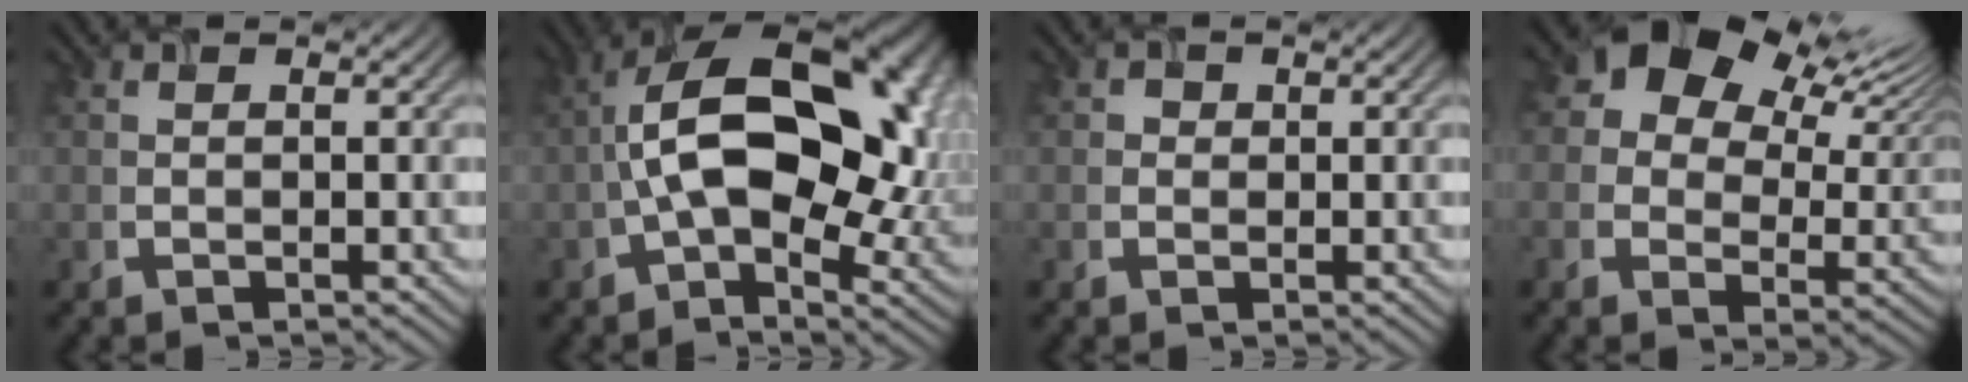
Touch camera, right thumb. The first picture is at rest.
{"total": 17.3, "force": [0.0, 10.1, 14.0], "torque": [-0.217, 0.006, 0.003]}
{"total": 0.9, "force": [0.1, 0.8, -0.4], "torque": [0.010, -0.004, 0.005]}
{"total": 12.6, "force": [7.4, 8.1, 6.2], "torque": [-0.116, 0.018, 0.133]}